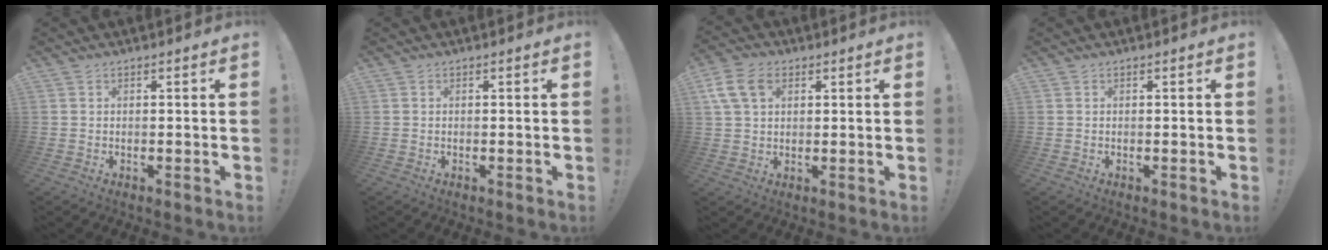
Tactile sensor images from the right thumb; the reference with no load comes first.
{"total": 0.0}
{"total": 9.8, "force": [3.8, 6.5, 6.2], "torque": [-0.120, -0.001, 0.075]}
{"total": 0.0}